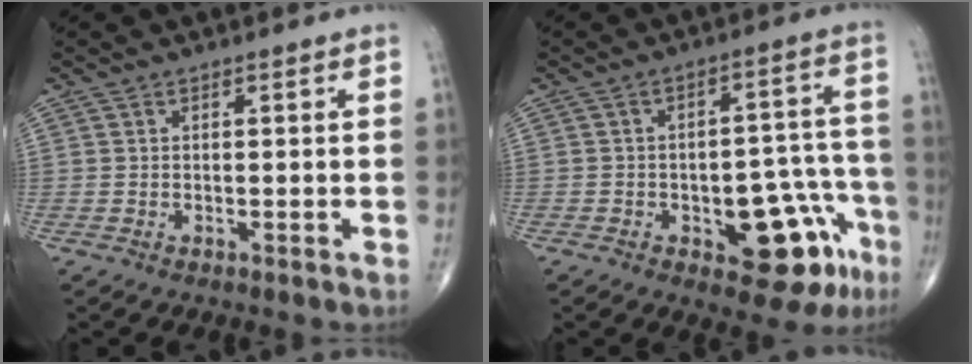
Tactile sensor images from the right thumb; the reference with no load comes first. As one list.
[{"total": 14.1, "force": [-6.3, 6.8, 10.7], "torque": [-0.087, 0.054, -0.070]}]